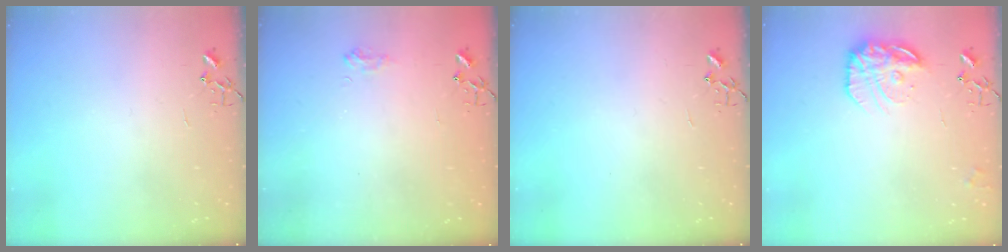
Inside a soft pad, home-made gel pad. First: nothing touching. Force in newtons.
{"total": 6.9, "press": 6.9, "slide": 0.7}
{"total": 0.0}
{"total": 16.0, "press": 15.9, "slide": 1.3}